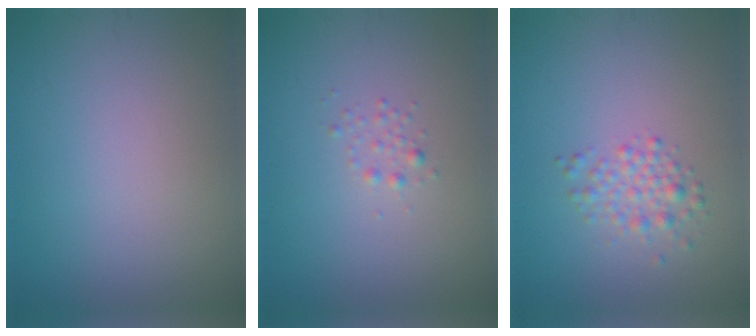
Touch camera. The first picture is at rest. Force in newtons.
{"total": 0.8, "press": 0.8, "slide": 0.0}
{"total": 2.2, "press": 2.2, "slide": 0.1}